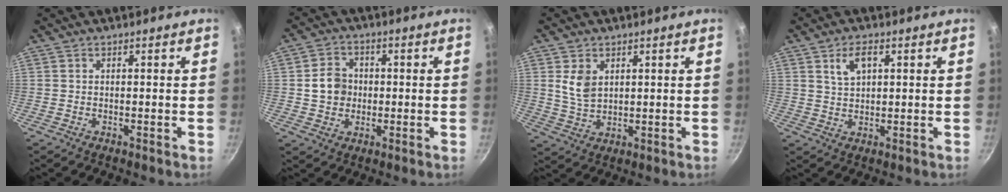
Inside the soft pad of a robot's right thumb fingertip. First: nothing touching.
{"total": 6.6, "force": [0.1, 5.8, 3.2], "torque": [-0.032, 0.013, -0.004]}
{"total": 5.8, "force": [2.0, 3.8, 3.9], "torque": [-0.064, -0.015, 0.045]}
{"total": 4.8, "force": [2.0, 2.6, 3.5], "torque": [-0.052, -0.002, 0.040]}